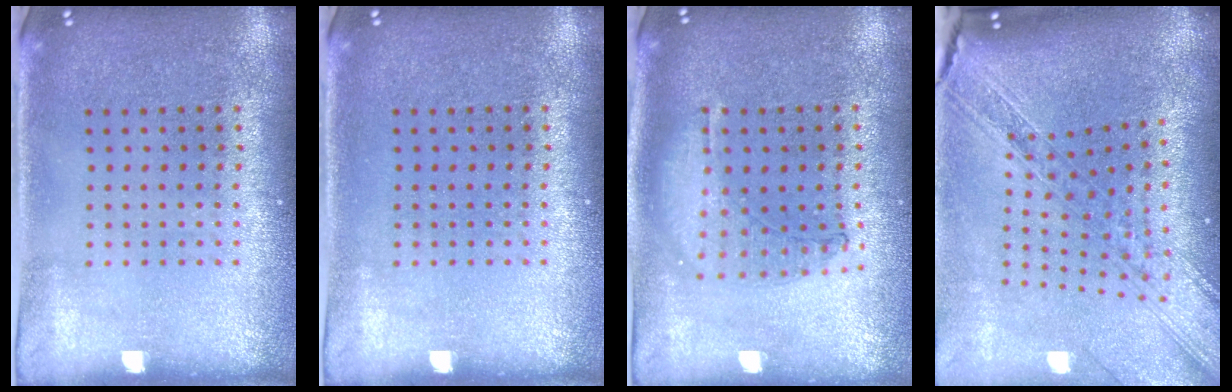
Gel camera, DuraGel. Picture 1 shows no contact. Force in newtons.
{"total": 0.0}
{"total": 1.0, "press": 0.9, "slide": 0.2}
{"total": 2.8, "press": 2.2, "slide": 1.7}